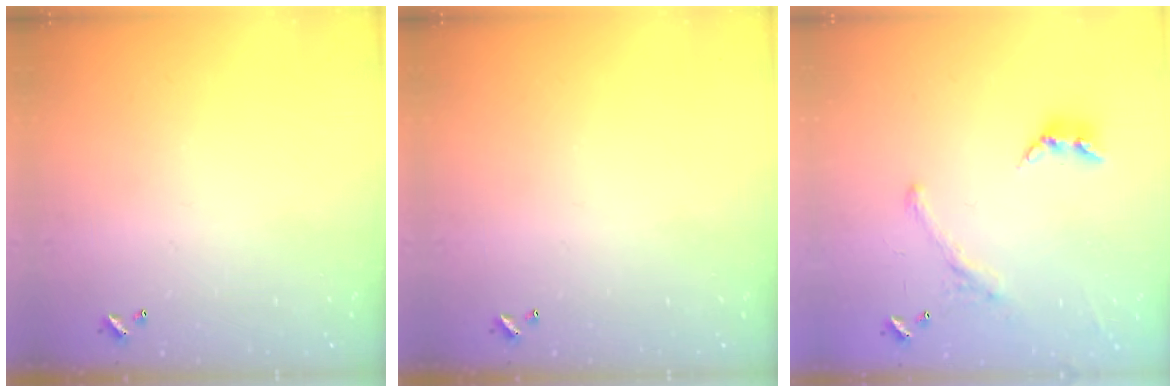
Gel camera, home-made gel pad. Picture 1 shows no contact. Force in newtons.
{"total": 0.0}
{"total": 1.2, "press": 0.5, "slide": 1.1}